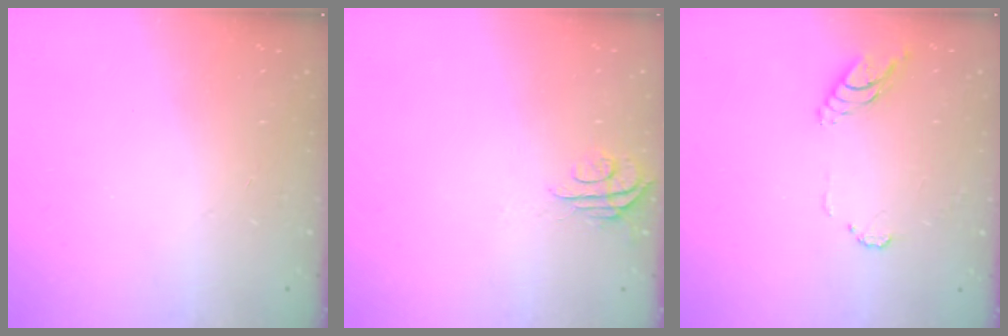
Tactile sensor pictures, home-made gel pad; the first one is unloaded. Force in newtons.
{"total": 4.9, "press": 4.8, "slide": 0.4}
{"total": 8.9, "press": 8.8, "slide": 0.8}